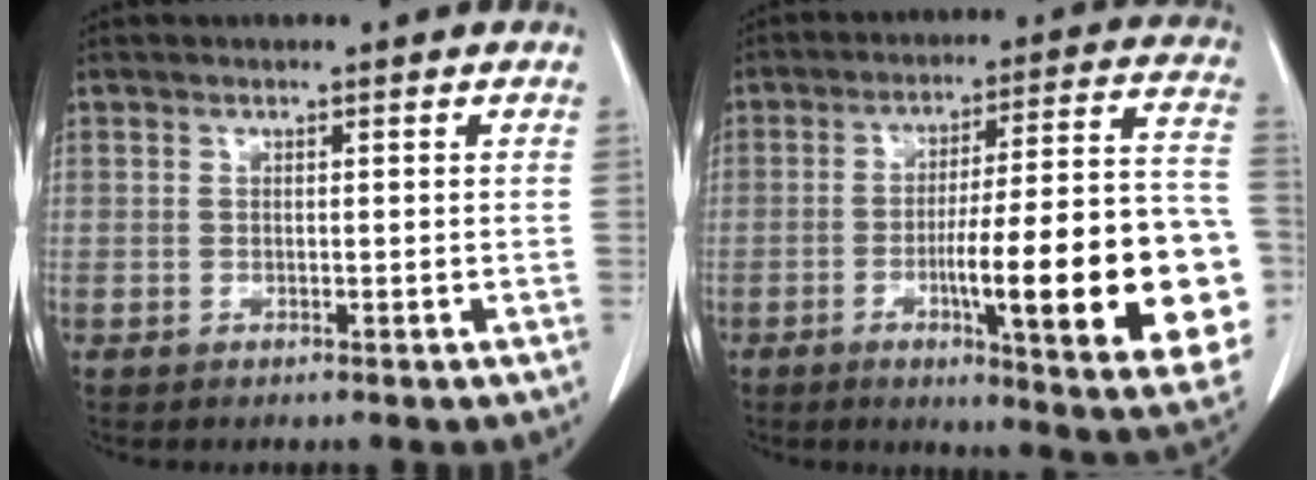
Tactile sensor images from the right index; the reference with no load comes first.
{"total": 24.9, "force": [-5.9, 3.0, 24.0], "torque": [-0.257, 0.010, -0.075]}